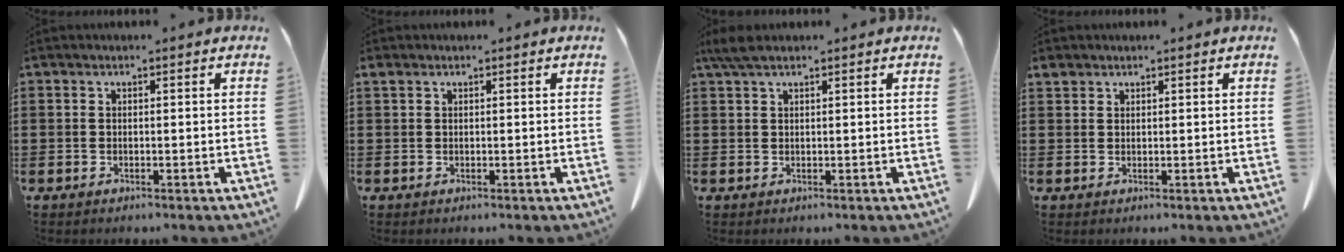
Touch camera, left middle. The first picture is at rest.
{"total": 0.6, "force": [0.4, 0.3, 0.3], "torque": [-0.008, 0.003, 0.007]}
{"total": 2.6, "force": [1.7, 0.6, 1.9], "torque": [-0.041, 0.003, 0.031]}
{"total": 1.3, "force": [1.1, 0.6, 0.3], "torque": [-0.010, 0.002, 0.022]}